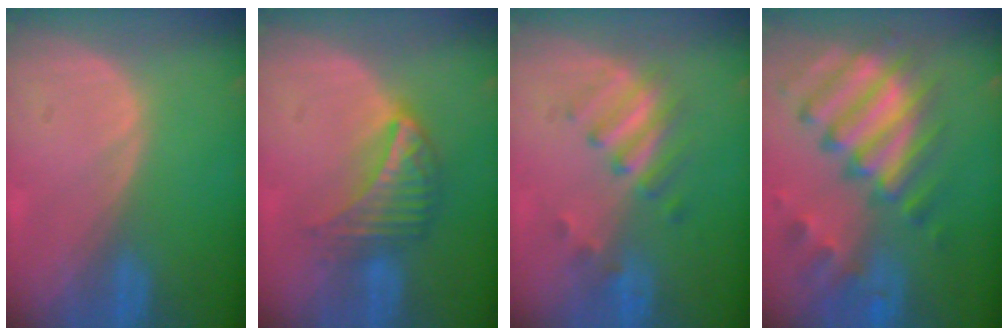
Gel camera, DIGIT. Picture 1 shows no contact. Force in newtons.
{"total": 6.8, "press": 6.1, "slide": 3.0}
{"total": 5.1, "press": 5.0, "slide": 1.0}
{"total": 11.8, "press": 10.2, "slide": 5.9}